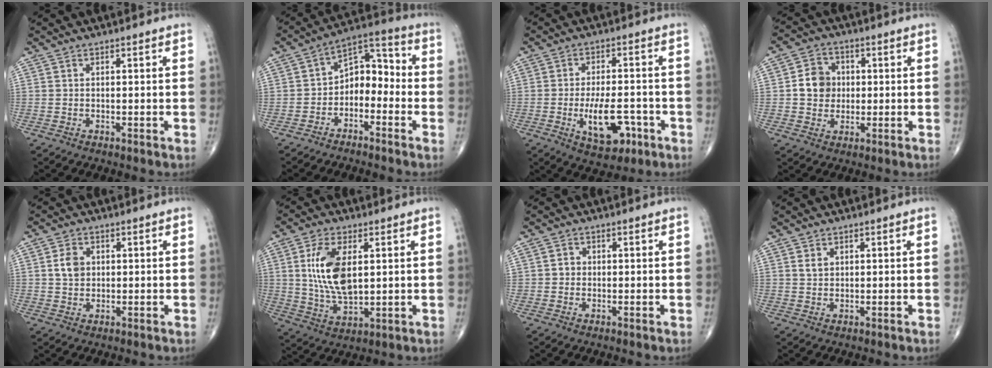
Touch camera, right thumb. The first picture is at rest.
{"total": 9.0, "force": [-2.6, 6.0, 6.1], "torque": [-0.062, 0.053, -0.059]}
{"total": 9.9, "force": [-3.4, 4.9, 8.0], "torque": [-0.118, 0.013, -0.044]}
{"total": 7.0, "force": [0.4, 6.1, 3.4], "torque": [-0.032, 0.007, -0.001]}
{"total": 4.1, "force": [0.8, 3.1, 2.5], "torque": [-0.039, -0.001, 0.013]}
{"total": 12.4, "force": [2.5, 6.3, 10.4], "torque": [-0.198, -0.016, 0.054]}
{"total": 1.9, "force": [0.0, 1.9, 0.6], "torque": [0.002, 0.005, -0.002]}
{"total": 1.8, "force": [0.8, 1.3, 1.0], "torque": [-0.016, -0.002, 0.018]}